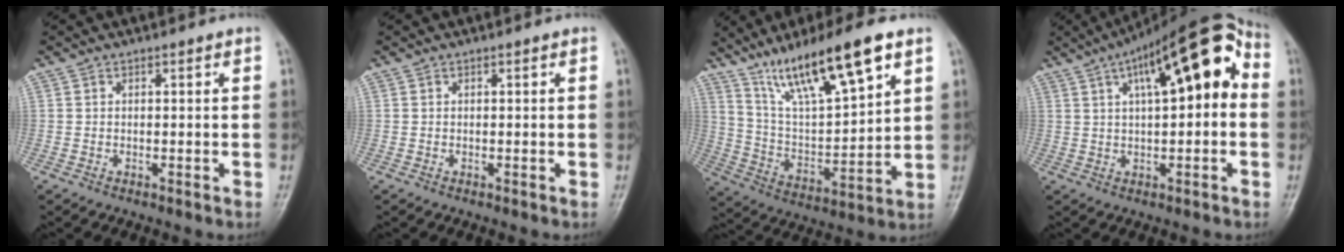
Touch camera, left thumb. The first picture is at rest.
{"total": 0.0}
{"total": 18.4, "force": [11.5, 3.9, 13.8], "torque": [-0.228, -0.042, 0.220]}
{"total": 17.7, "force": [4.3, 6.5, 15.9], "torque": [-0.216, 0.040, 0.053]}